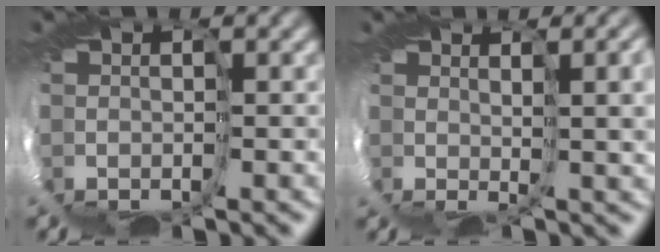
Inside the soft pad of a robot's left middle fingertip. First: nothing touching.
{"total": 6.1, "force": [1.9, 2.1, 5.4], "torque": [-0.071, 0.012, 0.033]}